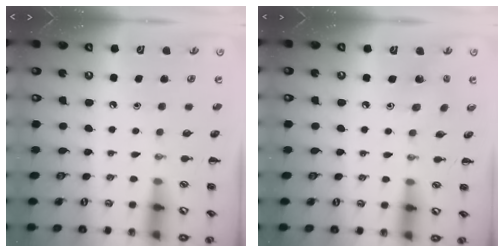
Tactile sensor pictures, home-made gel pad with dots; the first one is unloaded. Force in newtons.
{"total": 2.1, "press": 1.9, "slide": 0.9}